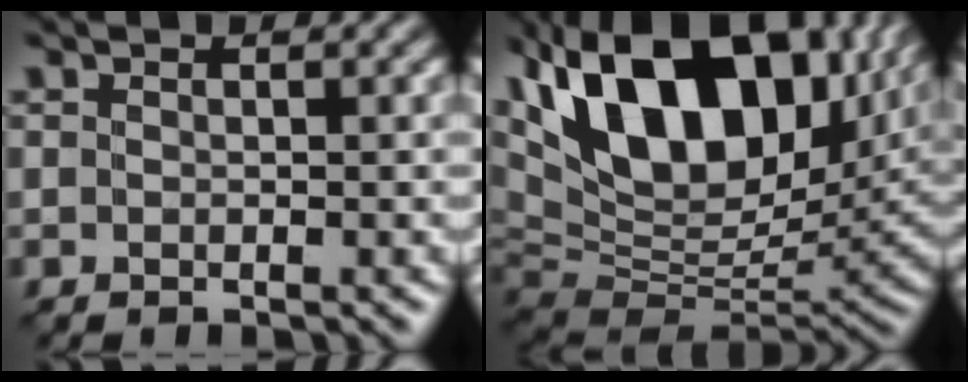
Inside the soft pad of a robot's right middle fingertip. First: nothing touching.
{"total": 18.7, "force": [8.9, 9.9, 13.2], "torque": [-0.258, 0.041, 0.151]}